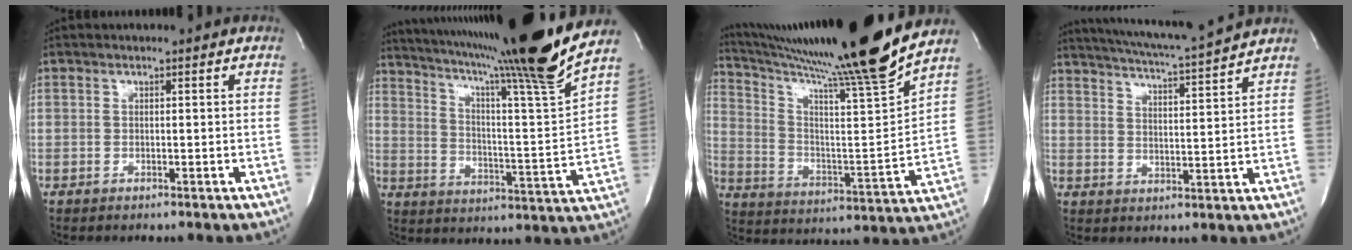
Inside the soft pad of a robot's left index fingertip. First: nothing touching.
{"total": 24.7, "force": [20.3, -2.6, 13.7], "torque": [-0.229, -0.058, 0.291]}
{"total": 23.9, "force": [20.5, -2.9, 12.1], "torque": [-0.212, -0.065, 0.321]}
{"total": 14.0, "force": [13.0, -0.7, 5.3], "torque": [-0.101, -0.009, 0.187]}